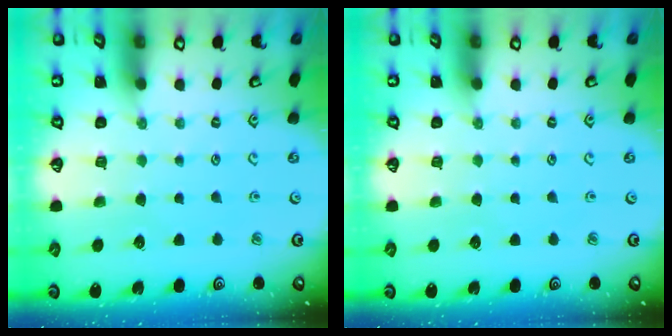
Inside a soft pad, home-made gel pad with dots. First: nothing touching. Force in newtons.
{"total": 0.0}